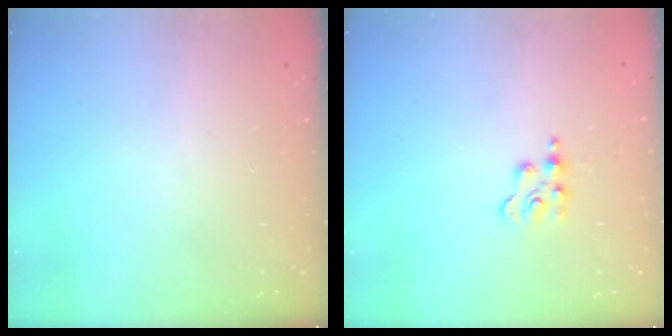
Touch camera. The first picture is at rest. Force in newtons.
{"total": 2.7, "press": 2.7, "slide": 0.5}